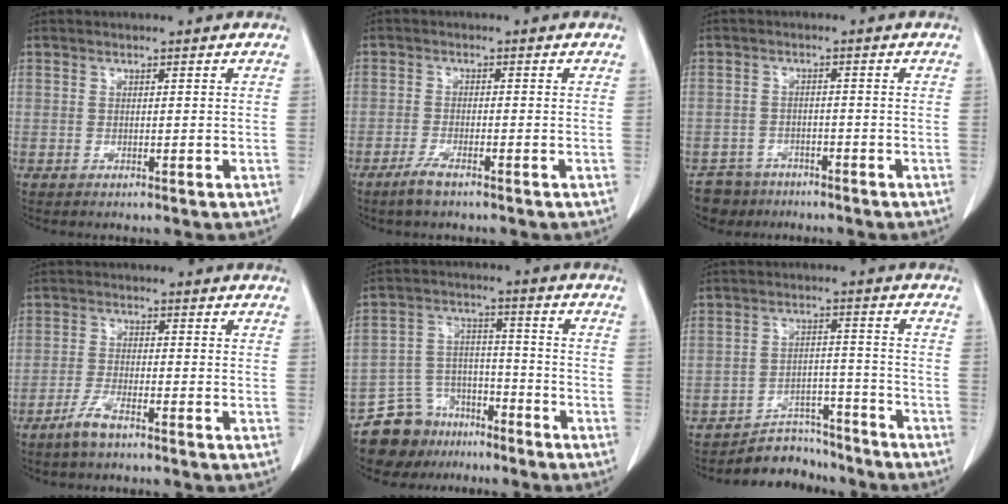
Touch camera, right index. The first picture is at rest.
{"total": 2.9, "force": [-2.3, 0.2, 1.8], "torque": [-0.043, -0.004, -0.045]}
{"total": 4.4, "force": [-3.5, 2.6, -0.6], "torque": [0.013, 0.004, -0.061]}
{"total": 3.8, "force": [-2.9, 0.4, 2.4], "torque": [-0.053, -0.003, -0.058]}
{"total": 9.5, "force": [-7.7, 5.5, 0.9], "torque": [-0.022, 0.038, -0.130]}
{"total": 7.6, "force": [-7.1, 2.7, -0.5], "torque": [0.022, 0.038, -0.113]}